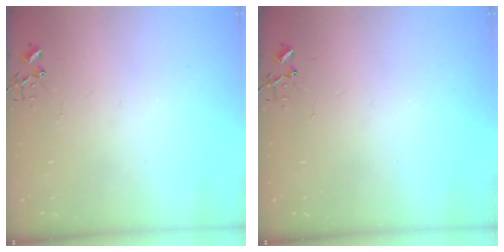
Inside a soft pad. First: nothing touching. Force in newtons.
{"total": 0.0}